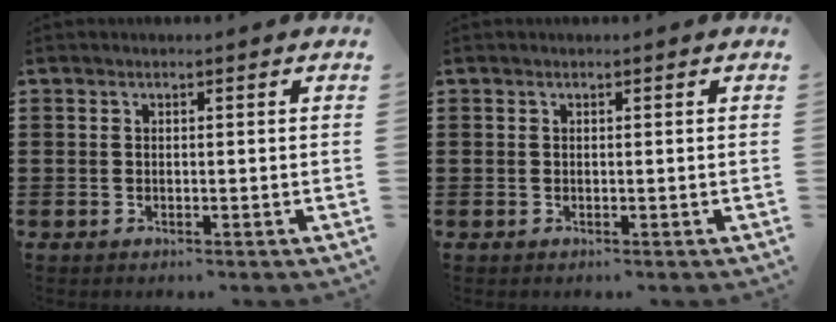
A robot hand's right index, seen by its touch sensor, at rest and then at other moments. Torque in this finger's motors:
{"motor_torque": [0.00, 0.00, 0.00, 0.00]}